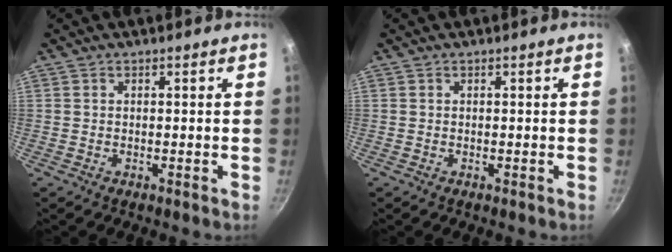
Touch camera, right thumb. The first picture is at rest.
{"total": 0.0}